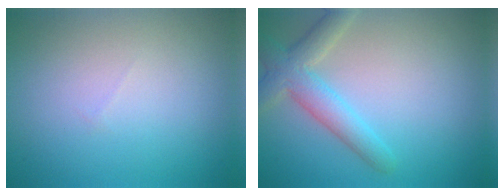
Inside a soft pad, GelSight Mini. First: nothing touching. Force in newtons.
{"total": 3.9, "press": 3.9, "slide": 0.2}